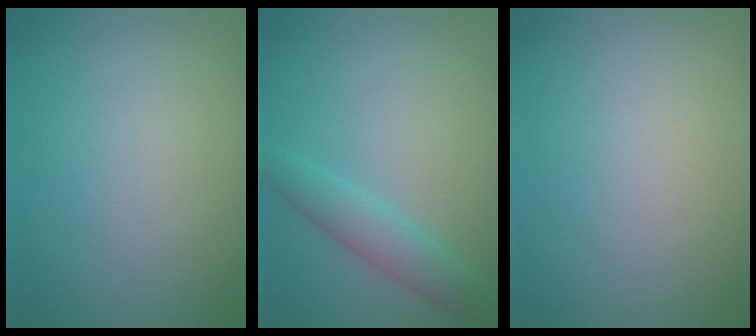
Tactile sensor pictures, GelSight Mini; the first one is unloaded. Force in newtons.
{"total": 3.0, "press": 3.0, "slide": 0.1}
{"total": 0.0}